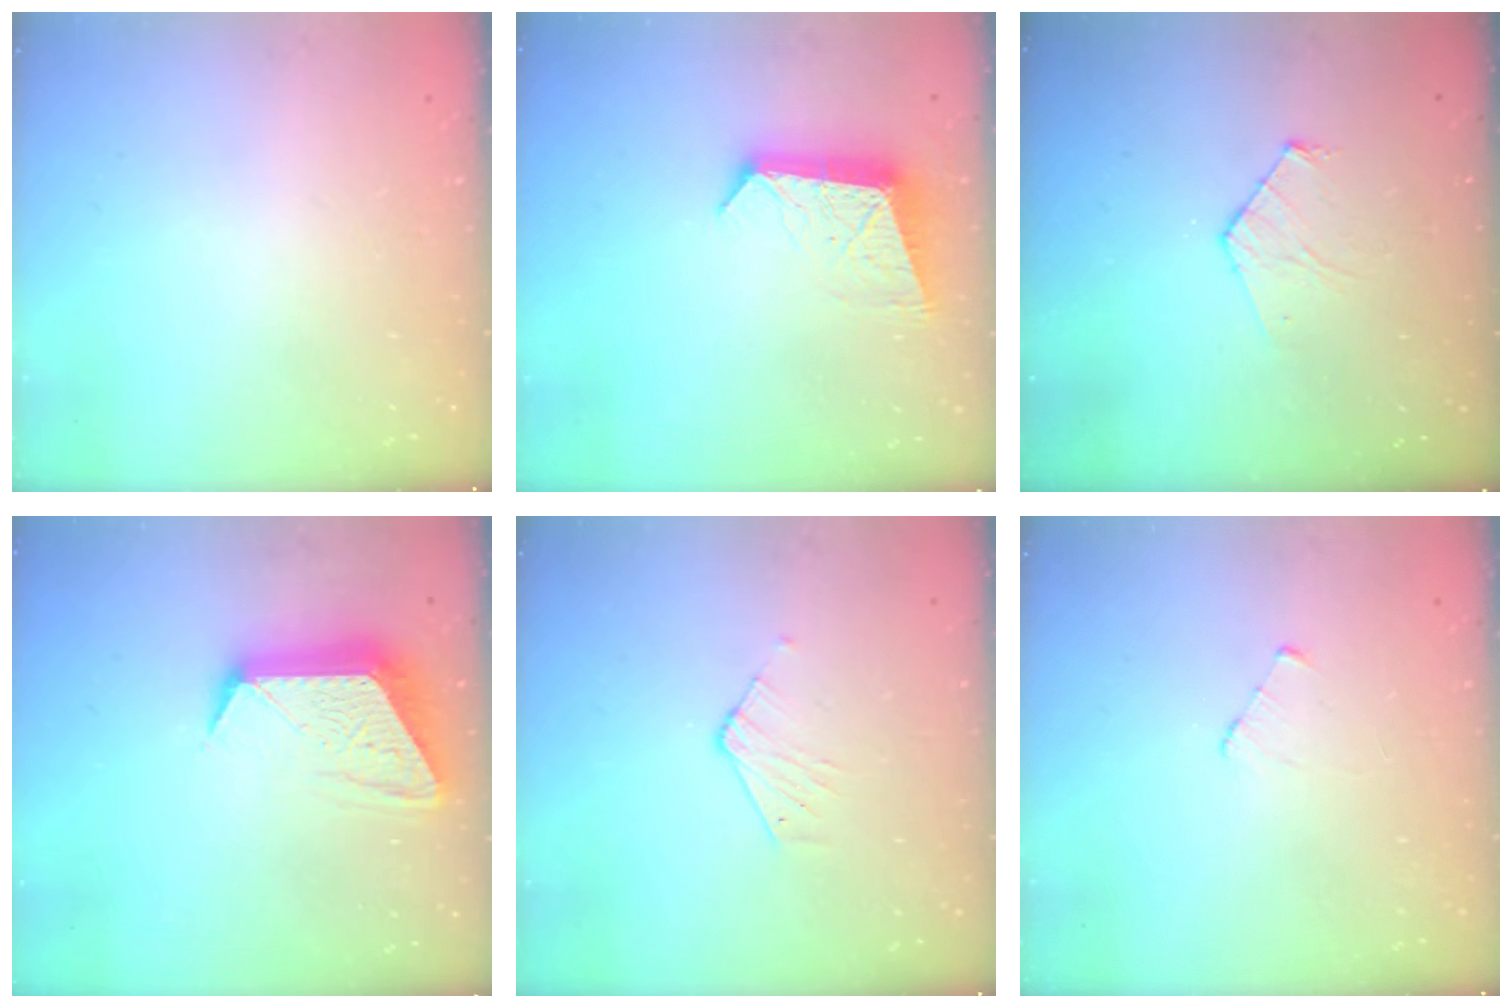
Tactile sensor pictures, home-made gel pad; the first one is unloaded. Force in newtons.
{"total": 11.3, "press": 11.3, "slide": 0.8}
{"total": 5.7, "press": 5.7, "slide": 0.6}
{"total": 12.8, "press": 12.8, "slide": 1.1}
{"total": 3.8, "press": 3.8, "slide": 0.3}
{"total": 3.0, "press": 2.9, "slide": 0.3}